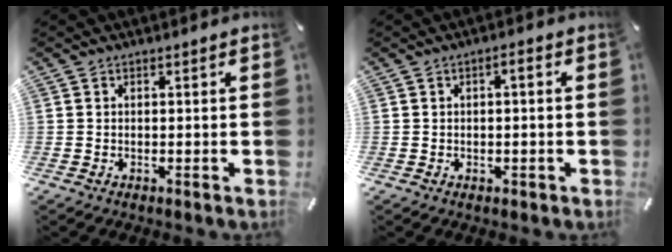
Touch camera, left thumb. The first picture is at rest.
{"total": 1.8, "force": [-0.3, 0.9, 1.5], "torque": [-0.028, 0.005, -0.006]}